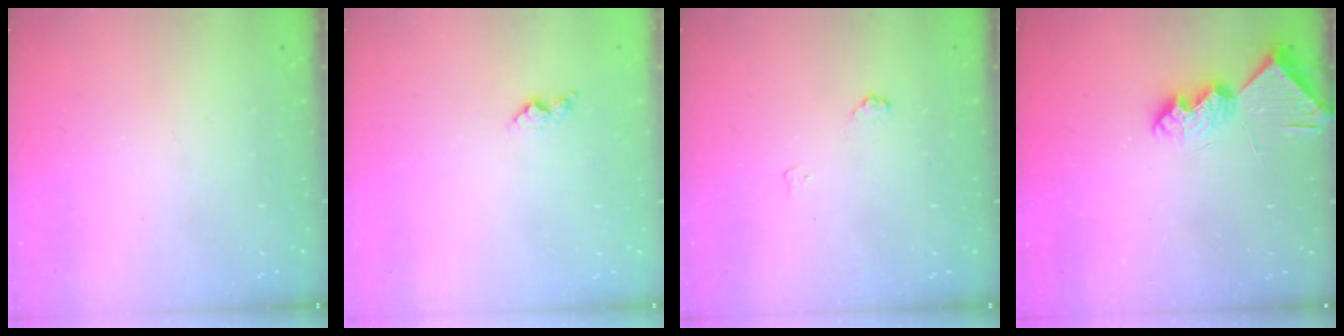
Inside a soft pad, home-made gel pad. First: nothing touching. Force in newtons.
{"total": 3.3, "press": 3.3, "slide": 0.4}
{"total": 4.0, "press": 4.0, "slide": 0.5}
{"total": 9.4, "press": 9.4, "slide": 0.6}